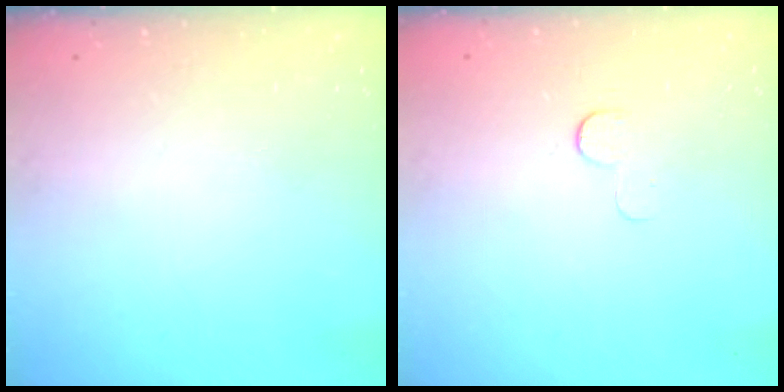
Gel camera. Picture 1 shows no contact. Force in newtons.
{"total": 3.9, "press": 3.9, "slide": 0.4}